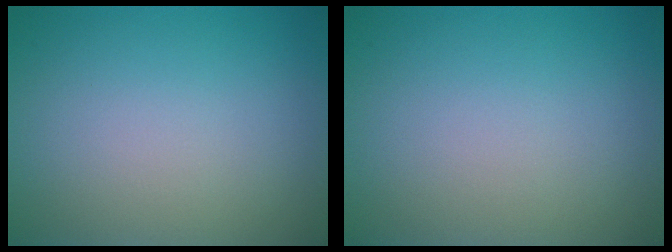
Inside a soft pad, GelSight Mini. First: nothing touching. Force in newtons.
{"total": 0.0}